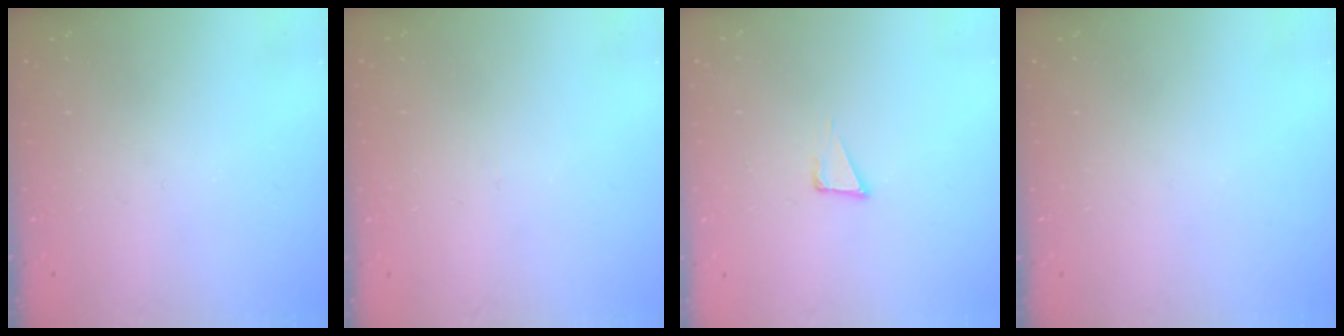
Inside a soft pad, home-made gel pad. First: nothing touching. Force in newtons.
{"total": 2.7, "press": 2.7, "slide": 0.3}
{"total": 4.0, "press": 2.8, "slide": 2.9}
{"total": 0.0}